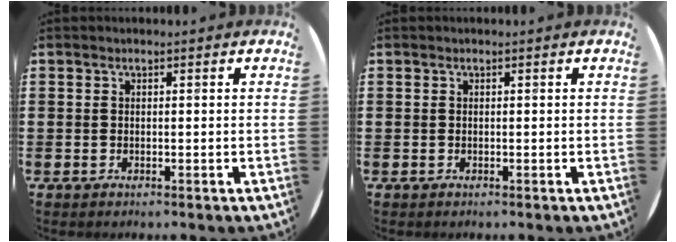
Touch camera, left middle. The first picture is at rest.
{"total": 0.0}